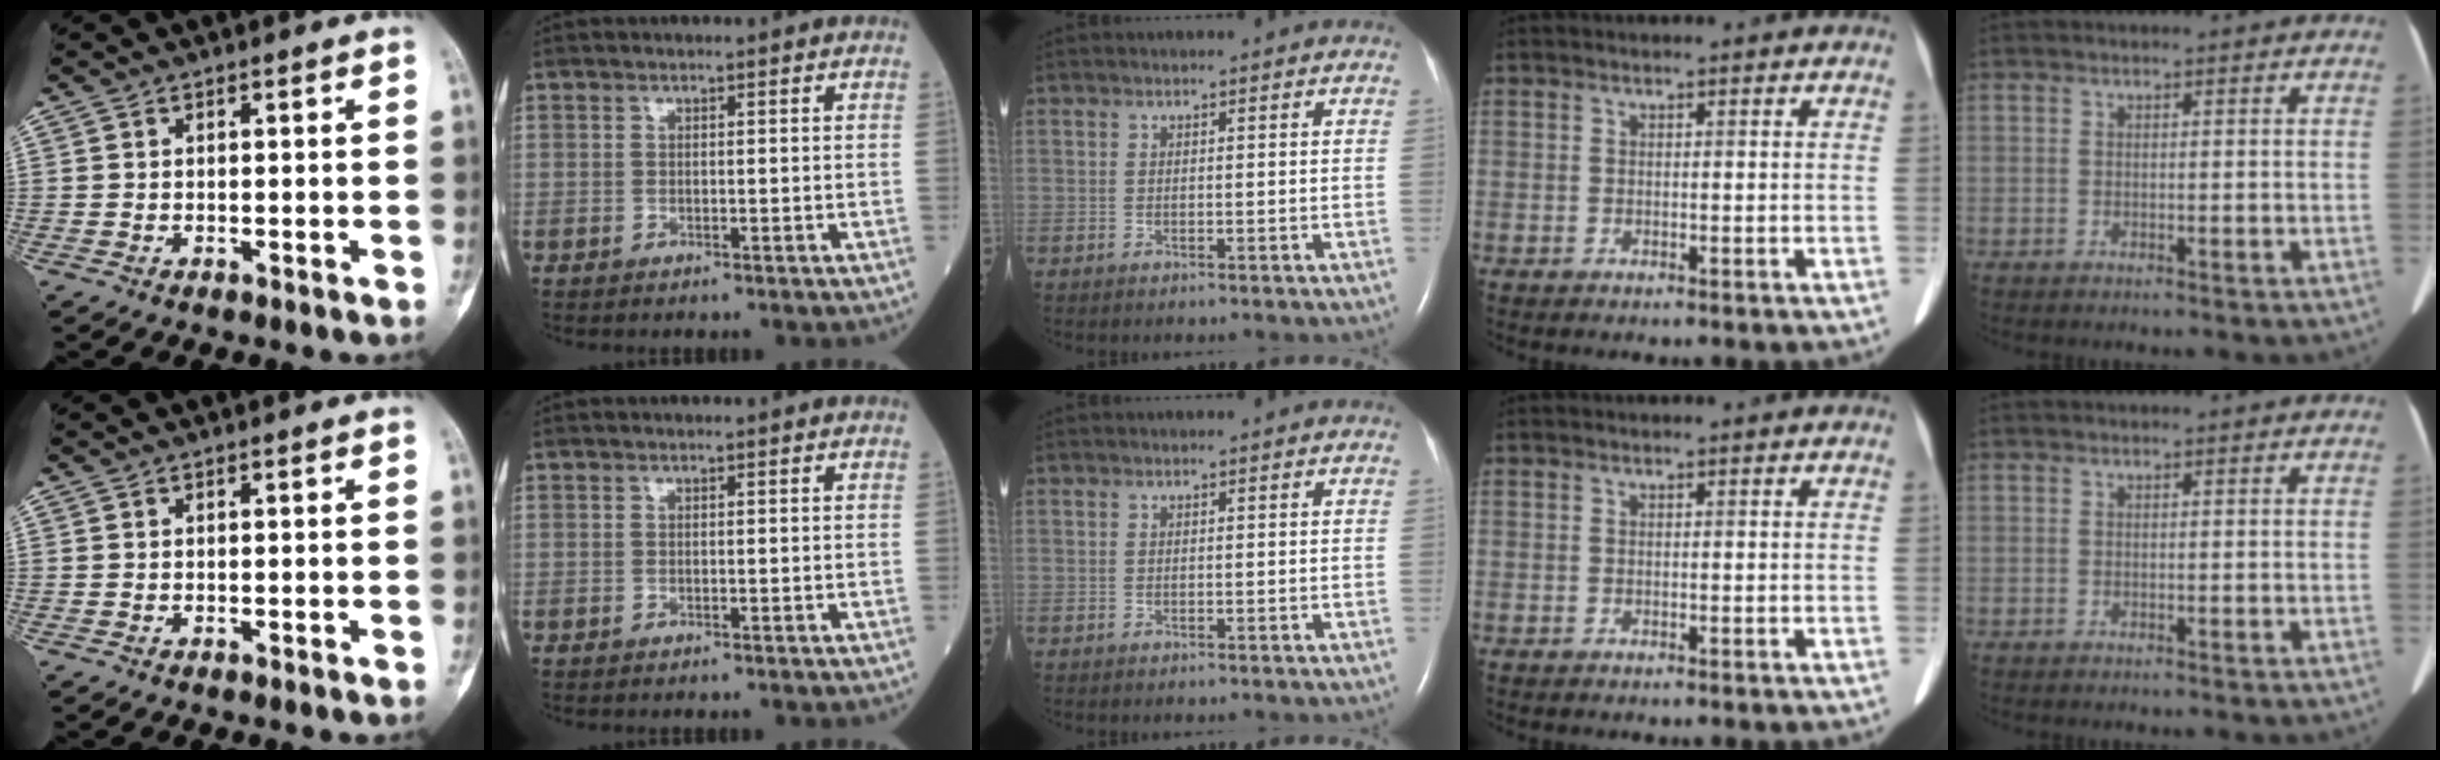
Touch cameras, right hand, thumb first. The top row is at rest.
{}